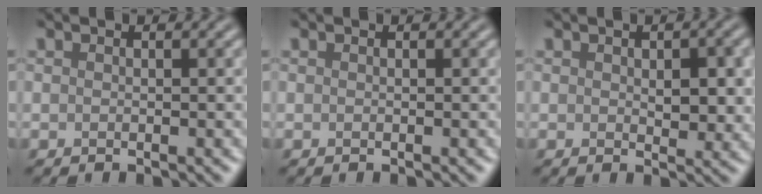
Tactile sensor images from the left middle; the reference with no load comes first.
{"total": 0.0}
{"total": 3.6, "force": [0.3, 1.9, 3.0], "torque": [-0.038, -0.003, 0.008]}